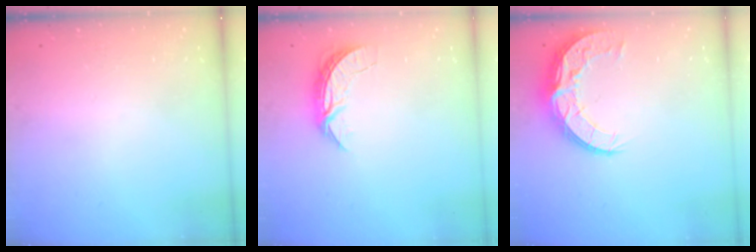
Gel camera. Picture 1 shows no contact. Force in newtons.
{"total": 6.2, "press": 6.2, "slide": 0.5}
{"total": 12.0, "press": 11.9, "slide": 0.8}